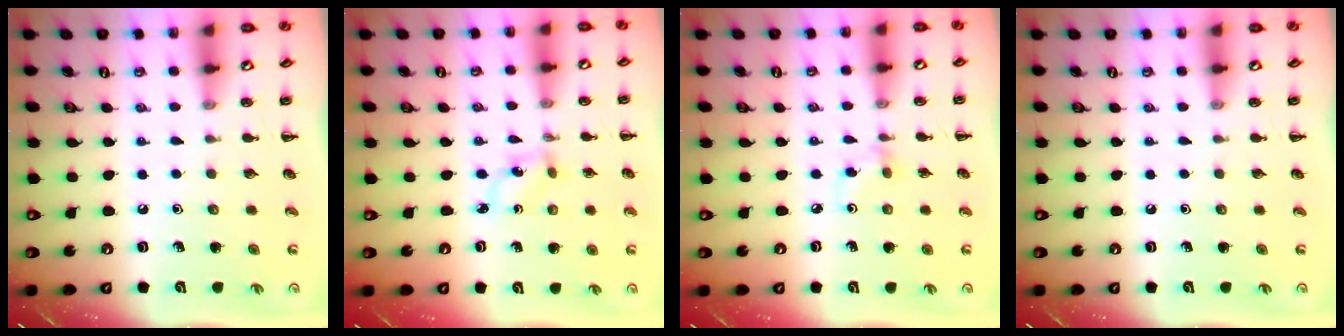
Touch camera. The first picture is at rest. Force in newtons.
{"total": 1.9, "press": 1.8, "slide": 0.7}
{"total": 2.6, "press": 2.5, "slide": 0.8}
{"total": 0.0}